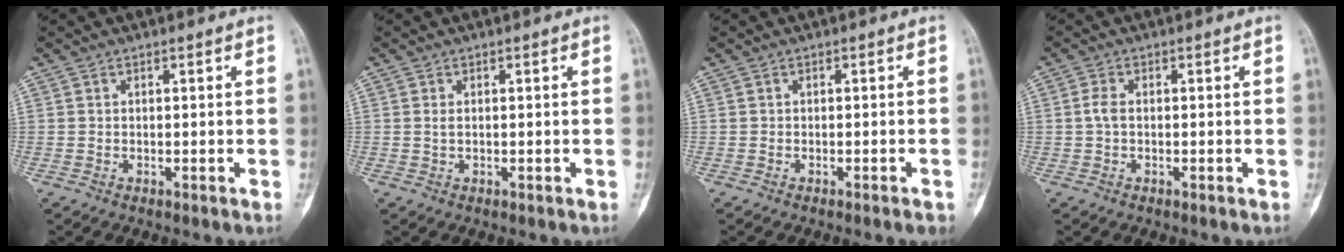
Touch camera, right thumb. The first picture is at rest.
{"total": 0.8, "force": [0.0, 0.4, 0.6], "torque": [-0.011, 0.000, 0.000]}
{"total": 1.6, "force": [-1.2, 0.1, 1.1], "torque": [-0.018, 0.005, -0.010]}
{"total": 1.8, "force": [-0.2, 1.0, 1.5], "torque": [-0.029, 0.001, -0.010]}